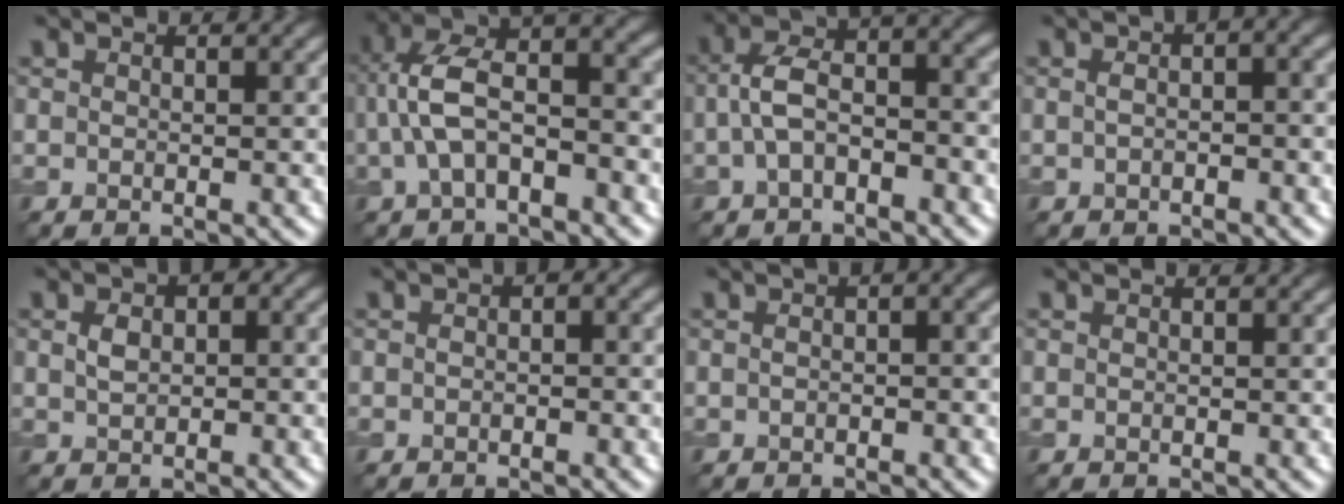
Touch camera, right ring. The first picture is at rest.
{"total": 7.7, "force": [-0.8, 3.6, 6.8], "torque": [-0.139, 0.024, -0.021]}
{"total": 5.4, "force": [-0.9, 2.7, 4.6], "torque": [-0.087, 0.018, -0.021]}
{"total": 2.8, "force": [0.3, 1.0, 2.6], "torque": [-0.037, 0.006, -0.001]}
{"total": 2.3, "force": [0.3, 1.6, 1.7], "torque": [-0.034, 0.005, 0.005]}
{"total": 1.6, "force": [0.0, 0.9, 1.3], "torque": [-0.016, 0.002, 0.000]}
{"total": 2.4, "force": [0.5, 0.9, 2.1], "torque": [-0.023, 0.003, -0.004]}
{"total": 0.0}